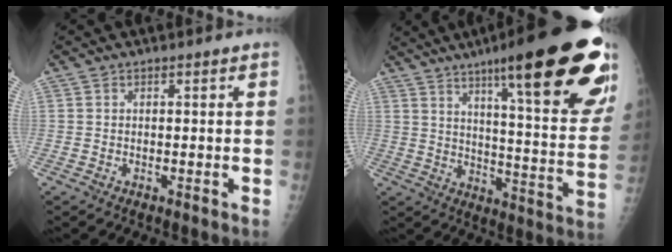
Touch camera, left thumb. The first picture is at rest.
{"total": 28.8, "force": [16.9, 5.2, 22.7], "torque": [-0.266, -0.054, 0.240]}